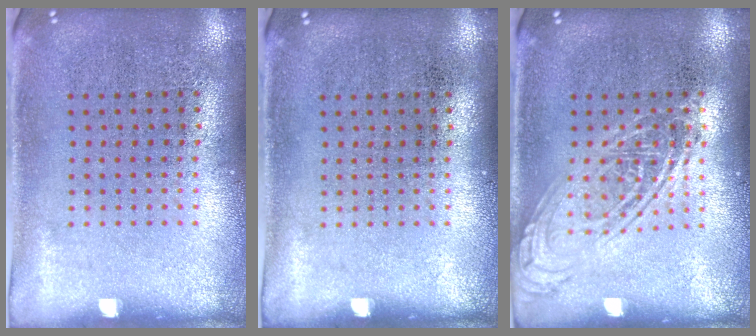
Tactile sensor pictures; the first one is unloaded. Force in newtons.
{"total": 0.0}
{"total": 2.6, "press": 2.6, "slide": 0.3}